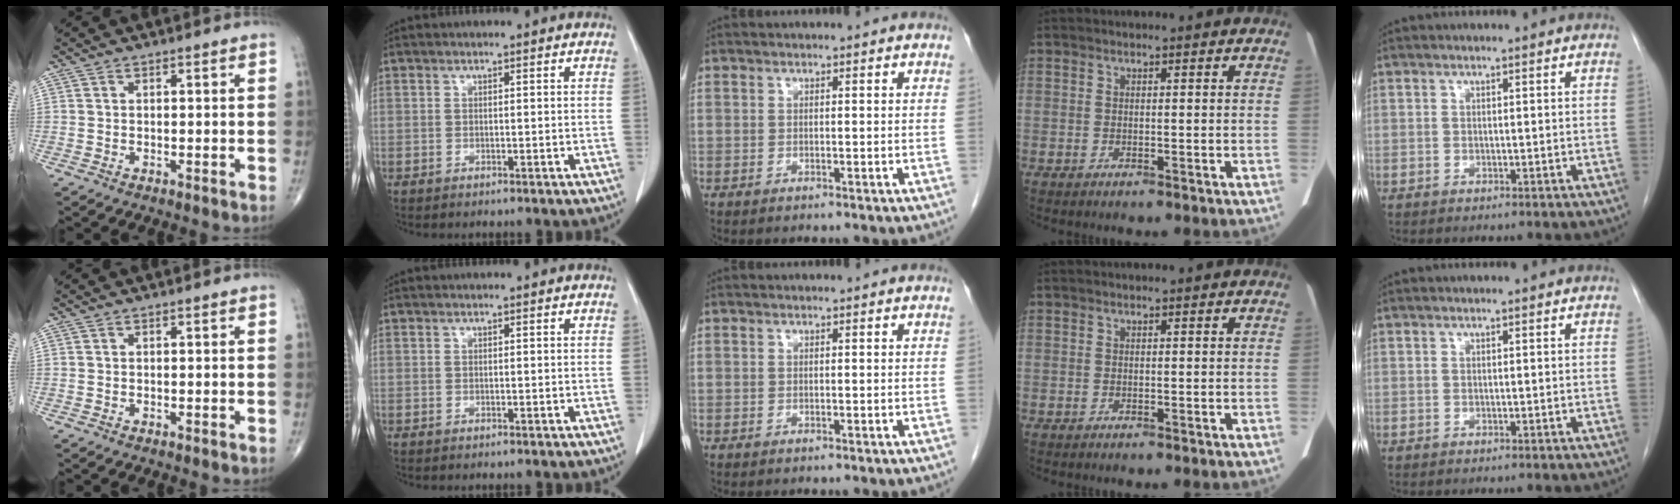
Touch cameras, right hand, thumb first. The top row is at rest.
{}